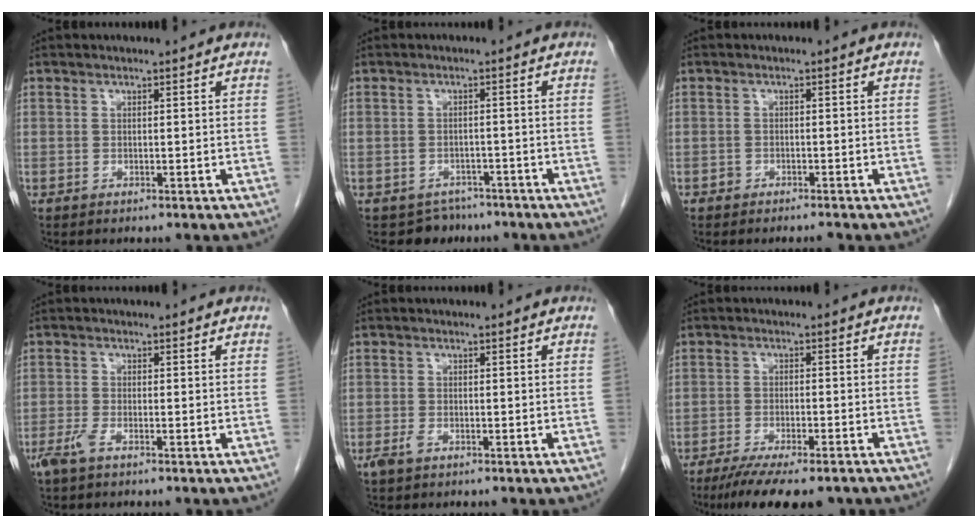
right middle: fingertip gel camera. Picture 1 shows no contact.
{"total": 4.0, "force": [-3.2, 2.4, -0.5], "torque": [0.011, 0.010, -0.047]}
{"total": 1.2, "force": [-1.1, 0.4, 0.3], "torque": [-0.007, -0.001, -0.018]}
{"total": 2.3, "force": [-1.6, 0.4, 1.7], "torque": [-0.041, -0.004, -0.036]}
{"total": 1.7, "force": [-1.0, 0.7, 1.1], "torque": [-0.027, -0.001, -0.018]}
{"total": 12.0, "force": [-9.5, 2.7, 6.8], "torque": [-0.101, -0.015, -0.141]}